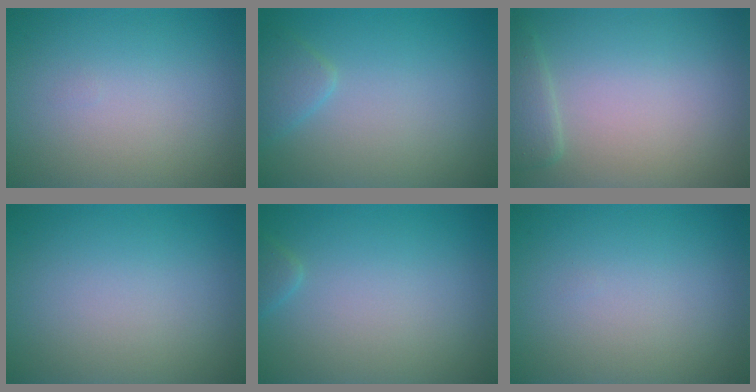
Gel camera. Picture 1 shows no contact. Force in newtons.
{"total": 1.5, "press": 1.5, "slide": 0.1}
{"total": 1.2, "press": 1.2, "slide": 0.1}
{"total": 0.0}
{"total": 0.8, "press": 0.8, "slide": 0.0}
{"total": 0.0}